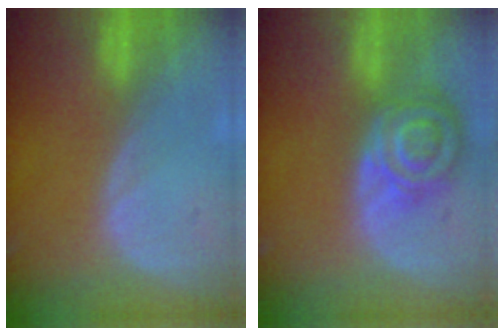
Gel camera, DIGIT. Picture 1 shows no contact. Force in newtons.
{"total": 8.2, "press": 7.2, "slide": 4.0}